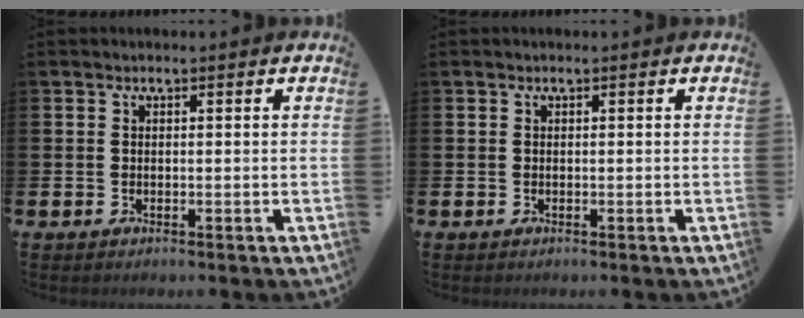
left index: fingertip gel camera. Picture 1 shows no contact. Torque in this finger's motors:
{"motor_torque": [0.00, 0.00, 0.00, 0.00]}